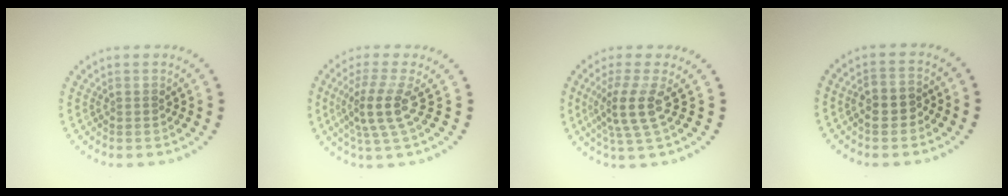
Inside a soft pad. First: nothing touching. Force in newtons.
{"total": 3.7, "press": 3.0, "slide": 2.2}
{"total": 3.5, "press": 2.7, "slide": 2.3}
{"total": 2.6, "press": 2.5, "slide": 0.8}